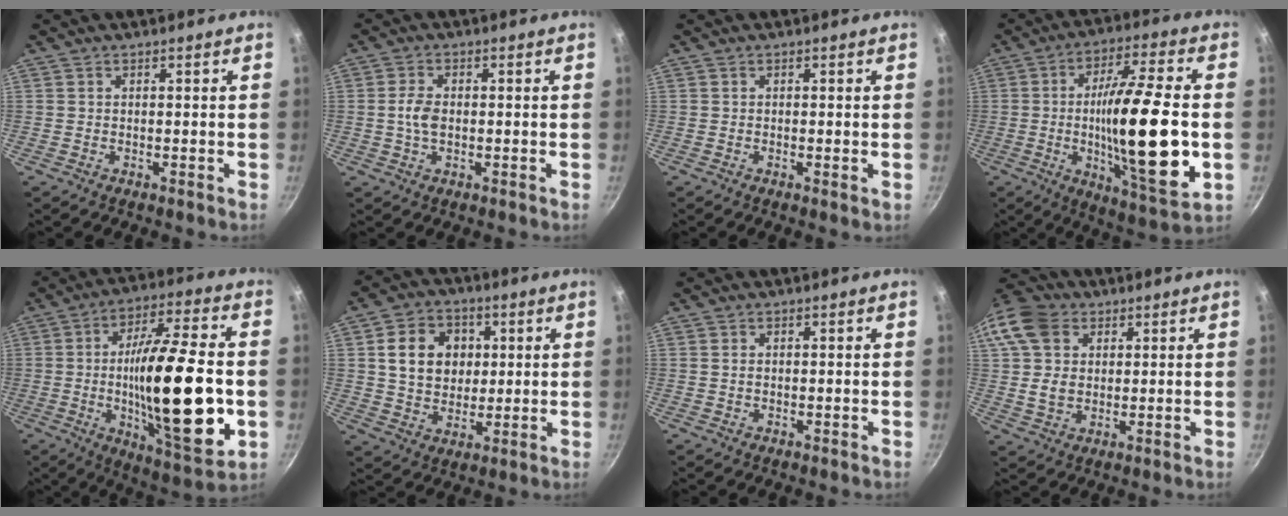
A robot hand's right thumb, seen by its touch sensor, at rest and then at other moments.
{"total": 4.0, "force": [-0.2, 2.4, 3.2], "torque": [-0.062, 0.009, -0.008]}
{"total": 0.6, "force": [-0.1, 0.1, 0.6], "torque": [-0.012, -0.003, -0.003]}
{"total": 23.2, "force": [-2.6, 5.3, 22.4], "torque": [-0.374, 0.003, -0.042]}
{"total": 26.1, "force": [-3.5, 7.3, 24.8], "torque": [-0.406, 0.008, -0.052]}
{"total": 11.7, "force": [2.4, 9.5, 6.4], "torque": [-0.081, 0.004, 0.039]}
{"total": 0.7, "force": [0.0, 0.5, 0.5], "torque": [-0.007, 0.002, 0.000]}
{"total": 13.8, "force": [4.1, 10.8, 7.7], "torque": [-0.149, 0.007, 0.067]}